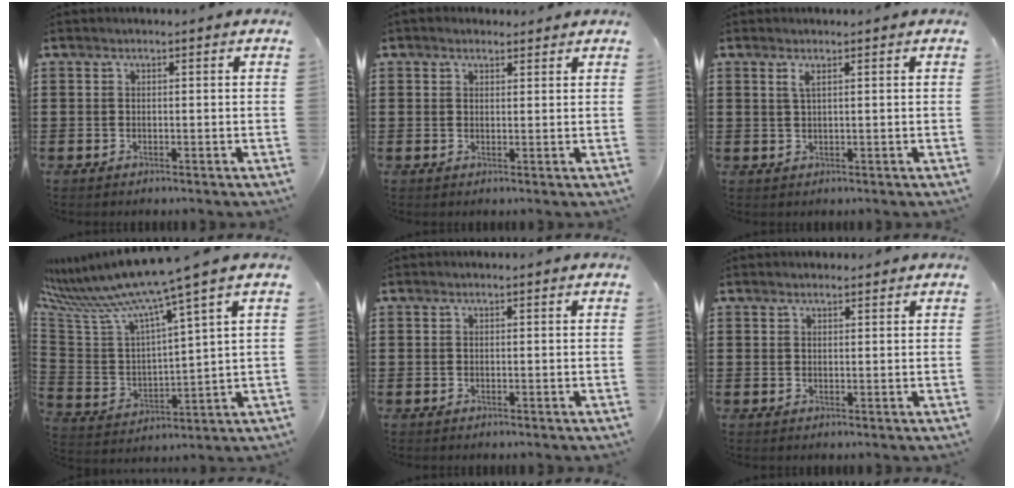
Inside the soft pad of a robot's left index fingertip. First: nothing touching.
{"total": 1.5, "force": [1.3, 0.7, 0.3], "torque": [-0.008, 0.005, 0.026]}
{"total": 1.3, "force": [0.6, 0.1, 1.1], "torque": [-0.025, 0.000, 0.011]}
{"total": 9.5, "force": [7.9, -0.9, 5.2], "torque": [-0.135, -0.060, 0.125]}
{"total": 0.0}
{"total": 1.0, "force": [0.9, 0.2, 0.3], "torque": [-0.007, 0.001, 0.017]}